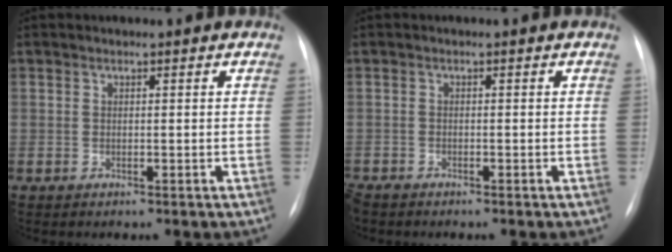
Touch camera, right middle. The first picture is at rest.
{"total": 2.1, "force": [-1.9, 0.7, 0.7], "torque": [-0.015, -0.005, -0.031]}